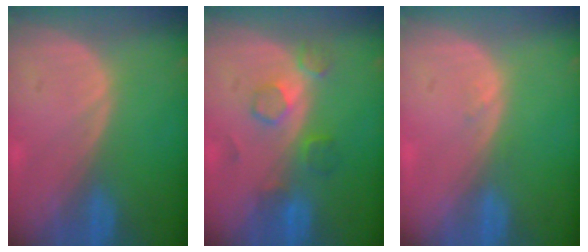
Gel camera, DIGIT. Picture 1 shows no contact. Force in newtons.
{"total": 4.6, "press": 4.5, "slide": 0.6}
{"total": 0.7, "press": 0.6, "slide": 0.3}